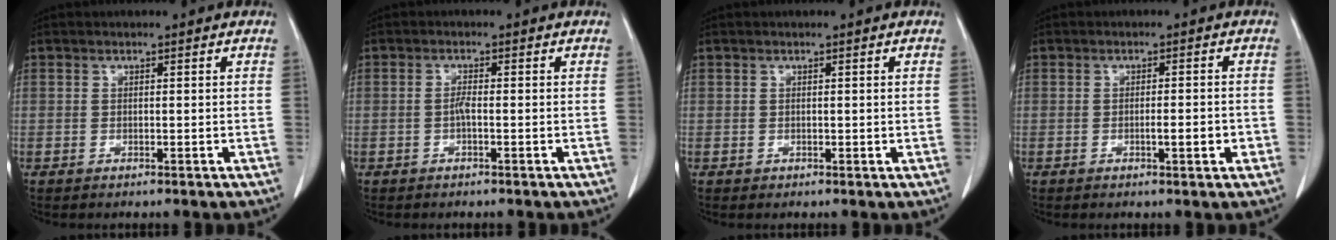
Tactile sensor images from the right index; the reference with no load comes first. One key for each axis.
{"total": 1.3, "fx": -0.4, "fy": 0.1, "fz": 1.2, "tx": -0.024, "ty": 0.002, "tz": -0.009}
{"total": 0.0}
{"total": 2.8, "fx": -0.9, "fy": 0.5, "fz": 2.6, "tx": -0.041, "ty": 0.001, "tz": -0.012}